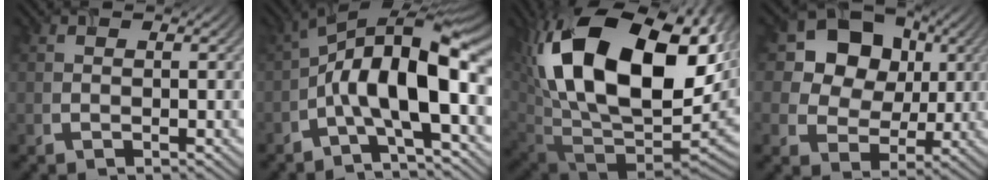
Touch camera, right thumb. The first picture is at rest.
{"total": 13.8, "force": [-1.3, 4.7, 12.9], "torque": [-0.216, 0.023, -0.036]}
{"total": 21.1, "force": [6.9, 12.2, 15.8], "torque": [-0.344, 0.013, 0.130]}
{"total": 12.1, "force": [3.9, 9.6, 6.3], "torque": [-0.138, 0.031, 0.060]}